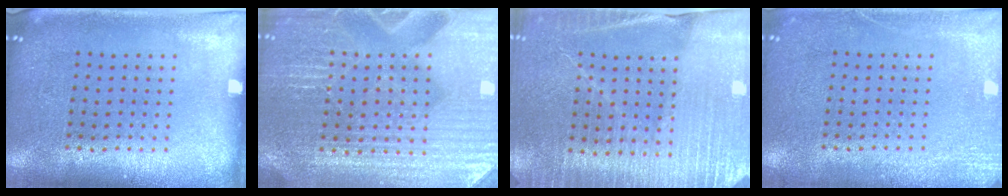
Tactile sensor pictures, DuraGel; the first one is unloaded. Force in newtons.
{"total": 4.7, "press": 4.4, "slide": 1.5}
{"total": 3.4, "press": 3.3, "slide": 0.7}
{"total": 2.8, "press": 2.7, "slide": 0.4}